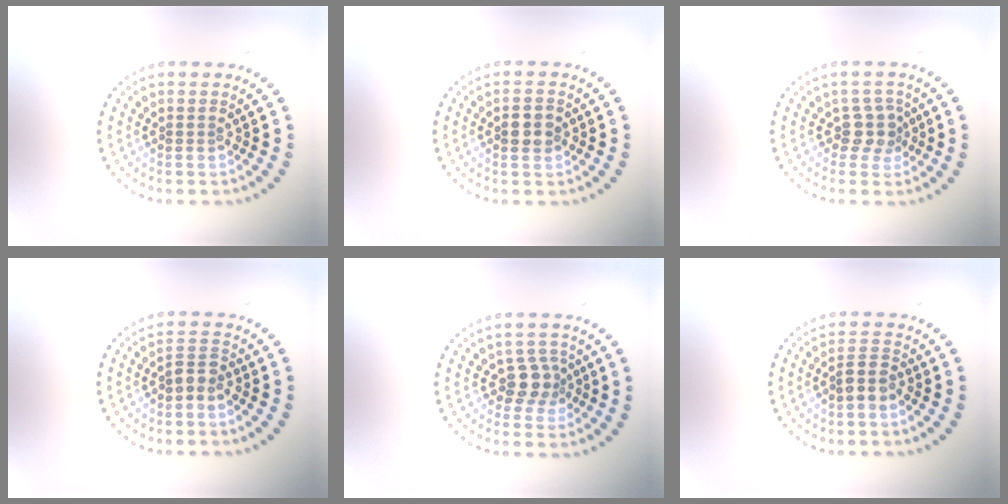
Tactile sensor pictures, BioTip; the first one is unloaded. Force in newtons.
{"total": 2.5, "press": 2.5, "slide": 0.1}
{"total": 2.0, "press": 1.6, "slide": 1.2}
{"total": 1.6, "press": 1.4, "slide": 0.8}
{"total": 2.5, "press": 1.9, "slide": 1.6}
{"total": 2.0, "press": 1.8, "slide": 0.9}